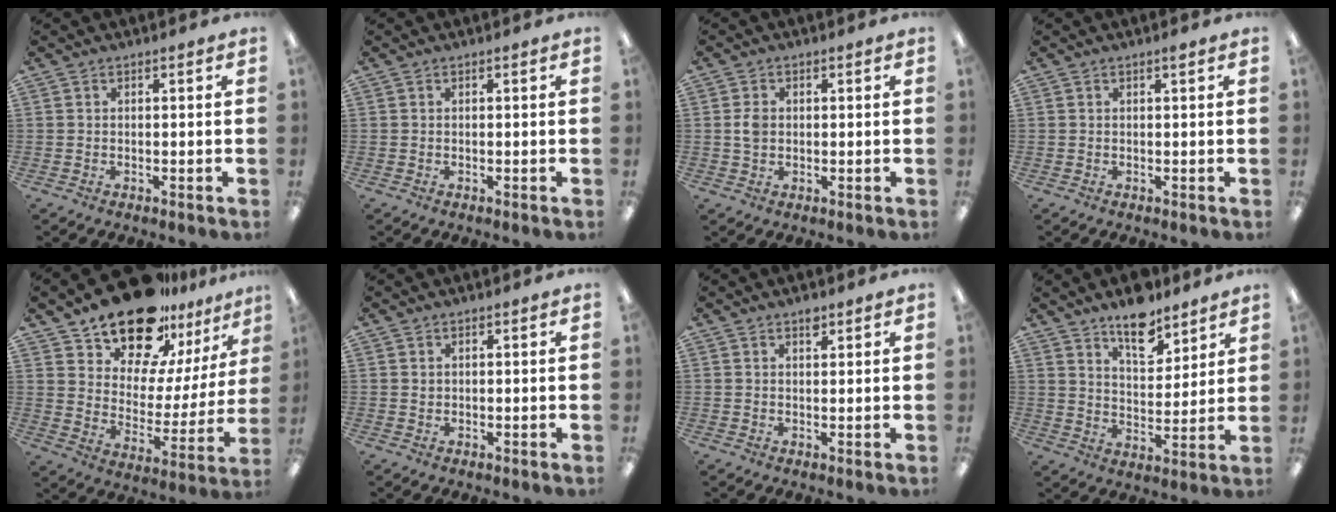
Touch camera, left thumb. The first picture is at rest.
{"total": 0.0}
{"total": 3.0, "force": [0.2, 2.3, 1.9], "torque": [-0.030, 0.003, 0.001]}
{"total": 0.8, "force": [0.6, 0.1, 0.6], "torque": [-0.005, -0.002, 0.007]}
{"total": 19.3, "force": [16.2, 8.6, 6.1], "torque": [-0.114, -0.124, 0.292]}
{"total": 0.7, "force": [0.4, 0.6, 0.1], "torque": [-0.003, 0.001, 0.008]}
{"total": 2.0, "force": [1.6, 0.9, 0.9], "torque": [-0.003, -0.007, 0.025]}
{"total": 11.3, "force": [8.9, 4.7, 5.0], "torque": [-0.060, -0.058, 0.156]}